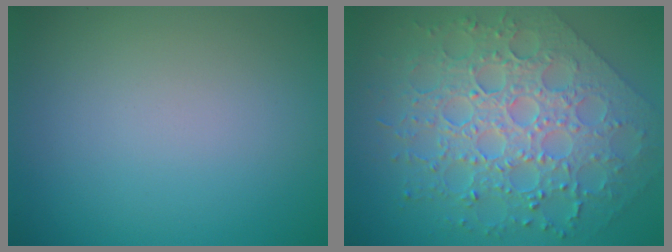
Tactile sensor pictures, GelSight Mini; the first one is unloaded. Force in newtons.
{"total": 8.1, "press": 6.5, "slide": 4.9}